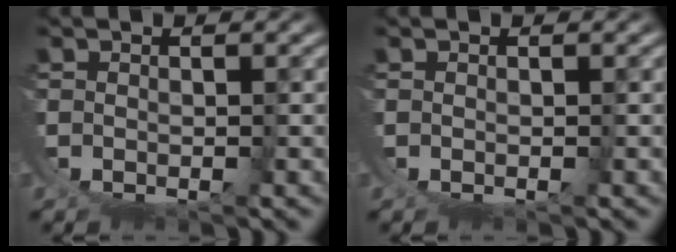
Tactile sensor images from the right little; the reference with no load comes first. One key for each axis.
{"total": 0.0}